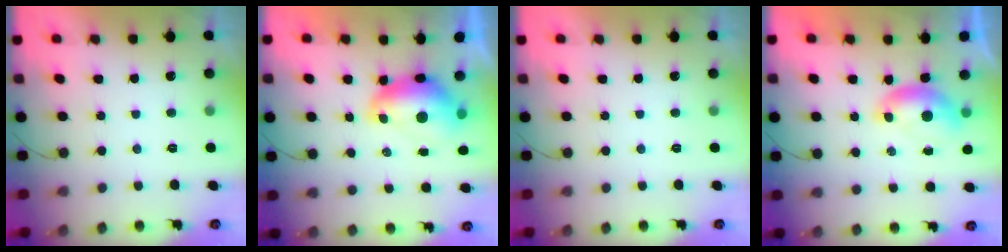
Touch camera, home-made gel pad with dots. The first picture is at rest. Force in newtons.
{"total": 9.5, "press": 9.5, "slide": 1.1}
{"total": 0.0}
{"total": 6.7, "press": 6.7, "slide": 0.9}